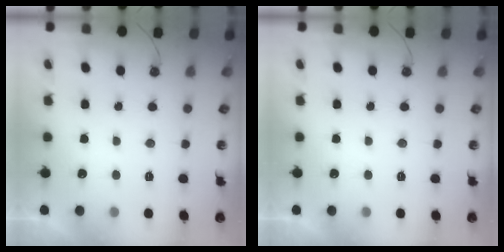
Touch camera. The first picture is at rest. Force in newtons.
{"total": 0.0}